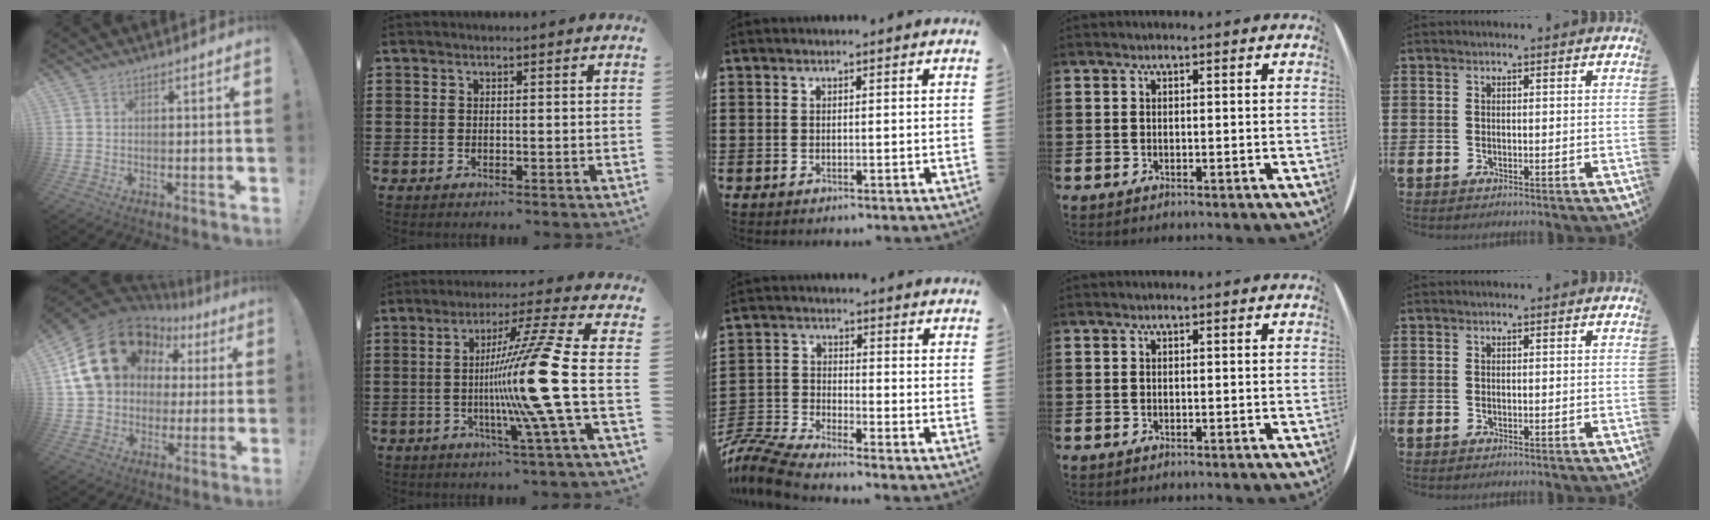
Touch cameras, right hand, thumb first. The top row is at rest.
{"thumb": {"total": 21.9, "force": [7.9, 16.4, 12.2], "torque": [-0.199, -0.033, 0.169]}, "index": {"total": 15.6, "force": [-1.5, -1.6, 15.5], "torque": [-0.284, -0.026, -0.047]}, "middle": {"total": 7.9, "force": [-7.5, 0.7, 2.3], "torque": [-0.067, -0.001, -0.156]}}